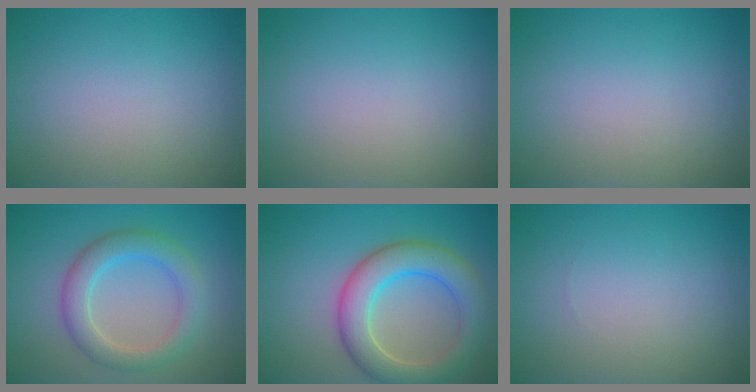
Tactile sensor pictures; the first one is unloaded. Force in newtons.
{"total": 0.0}
{"total": 0.0}
{"total": 4.3, "press": 4.3, "slide": 0.3}
{"total": 6.8, "press": 6.8, "slide": 0.4}
{"total": 0.0}